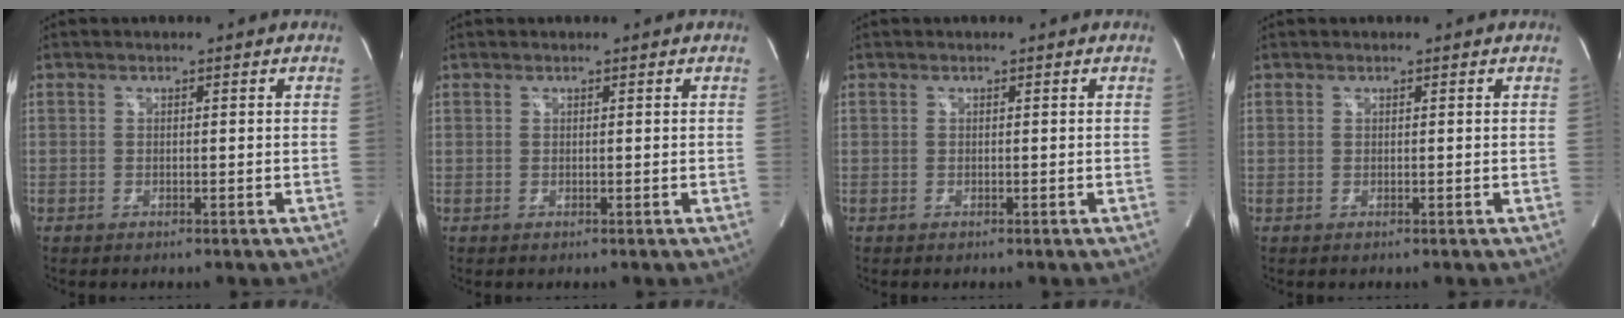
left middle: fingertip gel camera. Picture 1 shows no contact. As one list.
[{"total": 0.0}, {"total": 0.0}, {"total": 0.0}]